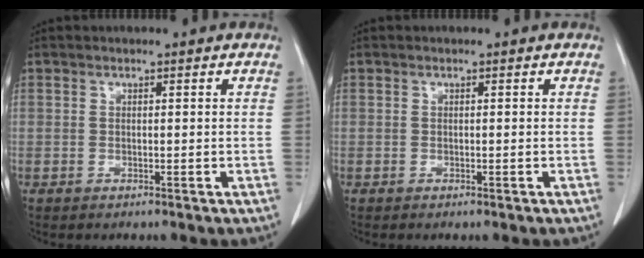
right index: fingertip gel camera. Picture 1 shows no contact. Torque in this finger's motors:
{"motor_torque": [-0.05, 0.02, 0.01, 0.02]}